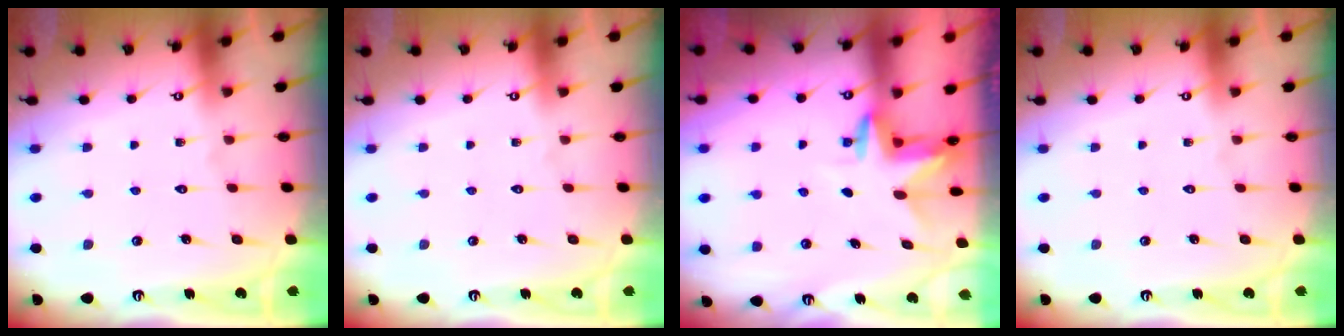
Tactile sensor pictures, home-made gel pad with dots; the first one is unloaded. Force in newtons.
{"total": 0.0}
{"total": 3.2, "press": 3.2, "slide": 0.3}
{"total": 0.0}